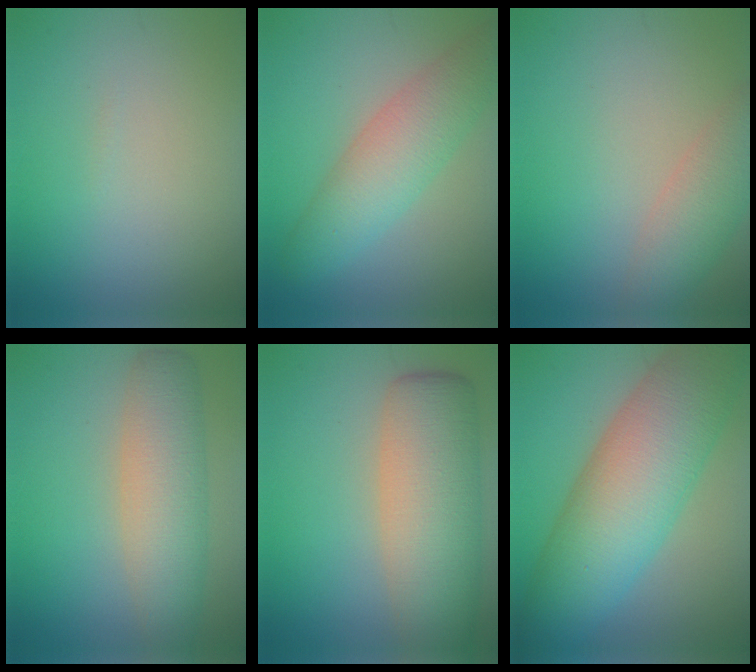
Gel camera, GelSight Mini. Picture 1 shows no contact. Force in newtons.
{"total": 5.8, "press": 5.8, "slide": 0.2}
{"total": 4.1, "press": 4.1, "slide": 0.3}
{"total": 6.1, "press": 6.1, "slide": 0.0}
{"total": 9.4, "press": 9.3, "slide": 0.5}
{"total": 12.4, "press": 12.4, "slide": 0.4}